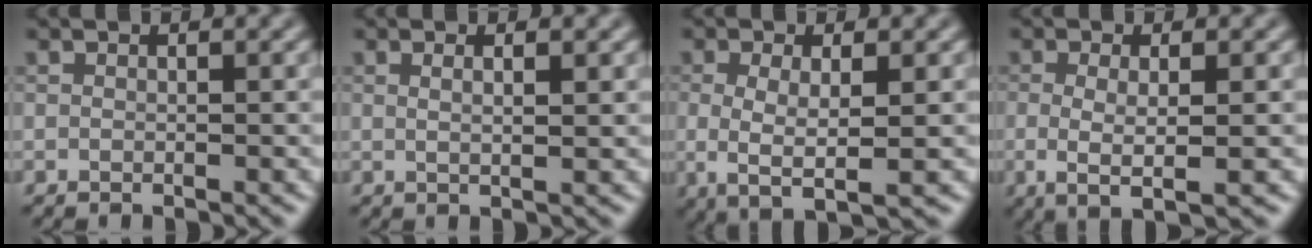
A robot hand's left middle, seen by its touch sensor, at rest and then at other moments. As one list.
[{"total": 1.7, "force": [0.4, 0.6, 1.6], "torque": [-0.016, 0.003, -0.001]}, {"total": 3.5, "force": [-0.8, 0.8, 3.3], "torque": [-0.071, -0.006, -0.010]}, {"total": 2.8, "force": [-0.8, 0.4, 2.7], "torque": [-0.052, -0.005, -0.007]}]